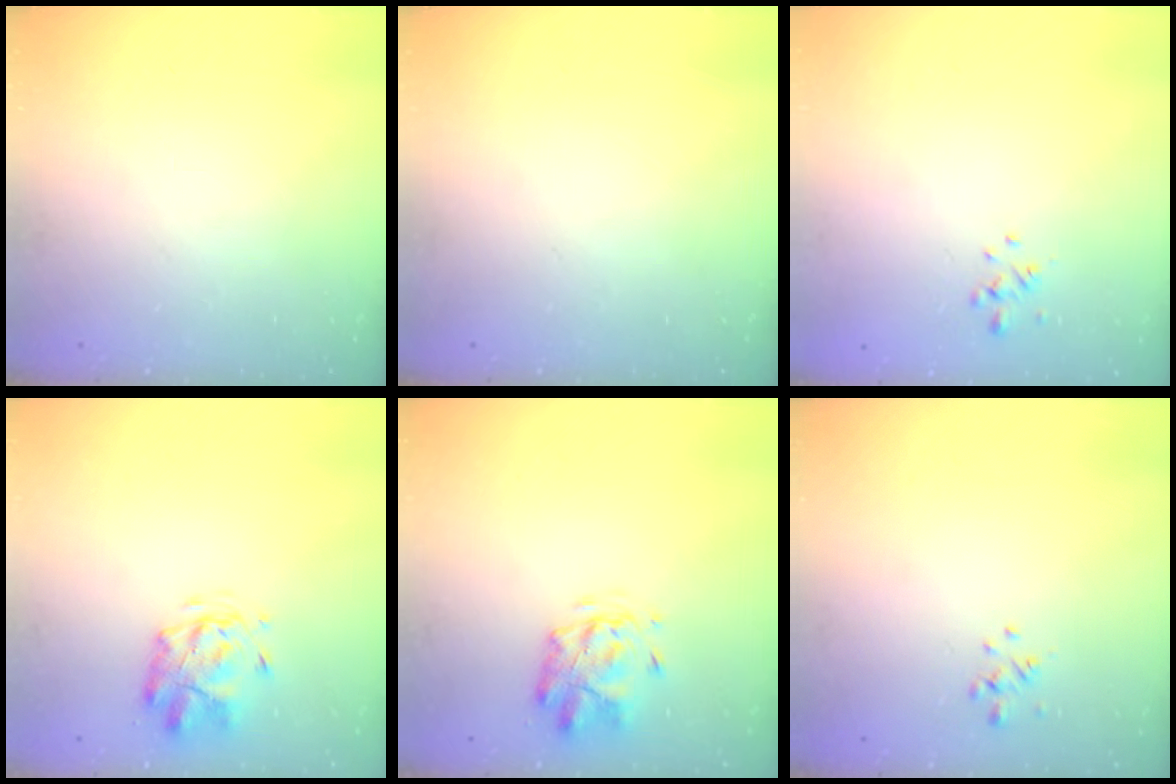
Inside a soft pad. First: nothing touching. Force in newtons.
{"total": 0.0}
{"total": 0.8, "press": 0.6, "slide": 0.4}
{"total": 2.9, "press": 2.5, "slide": 1.5}
{"total": 2.8, "press": 2.4, "slide": 1.4}
{"total": 0.9, "press": 0.7, "slide": 0.5}